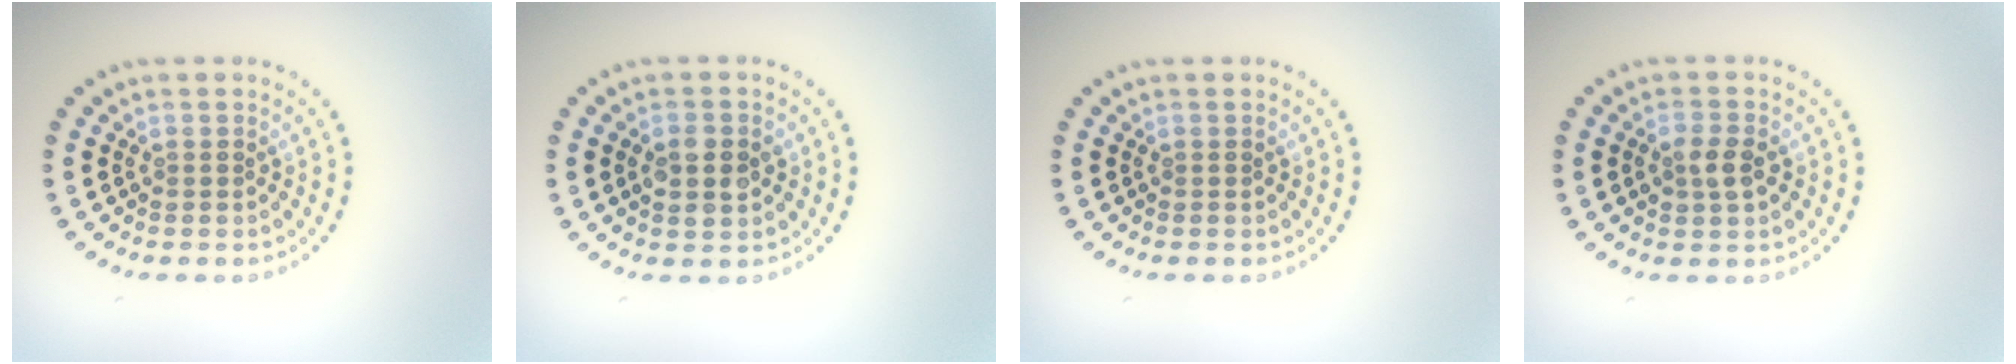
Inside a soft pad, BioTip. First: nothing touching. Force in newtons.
{"total": 2.7, "press": 2.7, "slide": 0.2}
{"total": 0.0}
{"total": 2.0, "press": 2.0, "slide": 0.4}